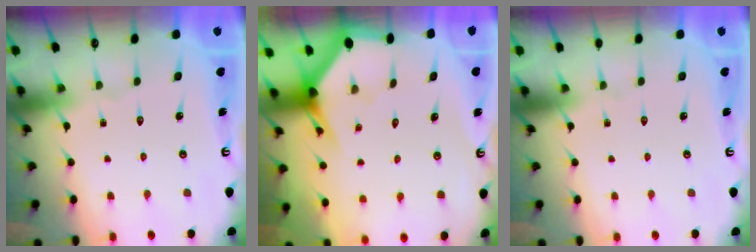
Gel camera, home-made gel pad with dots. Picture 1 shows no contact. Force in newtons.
{"total": 2.9, "press": 2.9, "slide": 0.1}
{"total": 0.0}